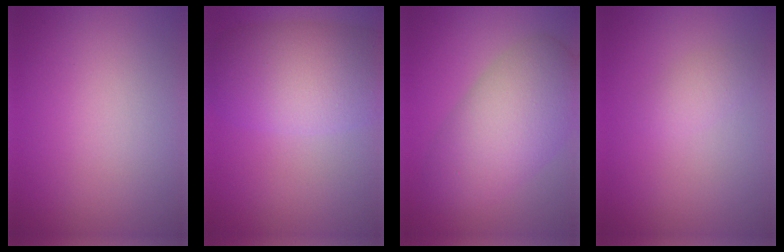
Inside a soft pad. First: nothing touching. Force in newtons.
{"total": 7.3, "press": 7.3, "slide": 0.7}
{"total": 7.6, "press": 7.6, "slide": 0.2}
{"total": 1.3, "press": 1.3, "slide": 0.0}